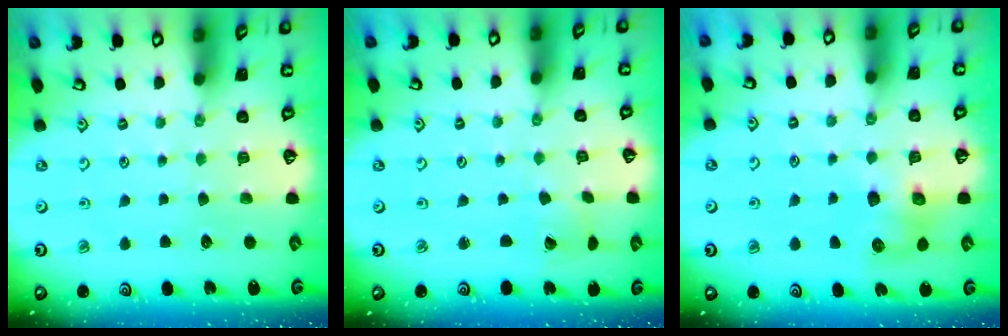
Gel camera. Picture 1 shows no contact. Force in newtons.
{"total": 1.7, "press": 1.7, "slide": 0.1}
{"total": 7.4, "press": 7.4, "slide": 0.8}